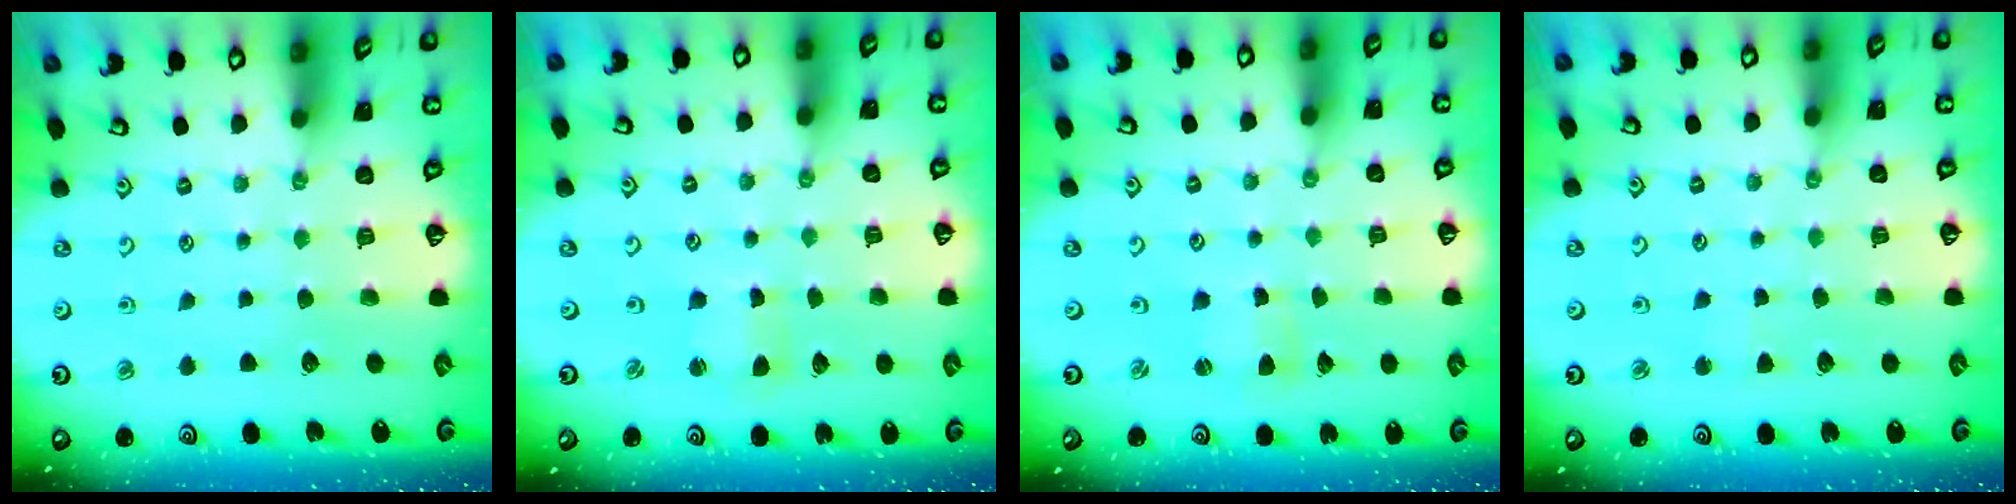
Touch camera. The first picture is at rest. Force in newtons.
{"total": 1.7, "press": 1.7, "slide": 0.4}
{"total": 1.5, "press": 1.4, "slide": 0.2}
{"total": 1.5, "press": 1.5, "slide": 0.3}